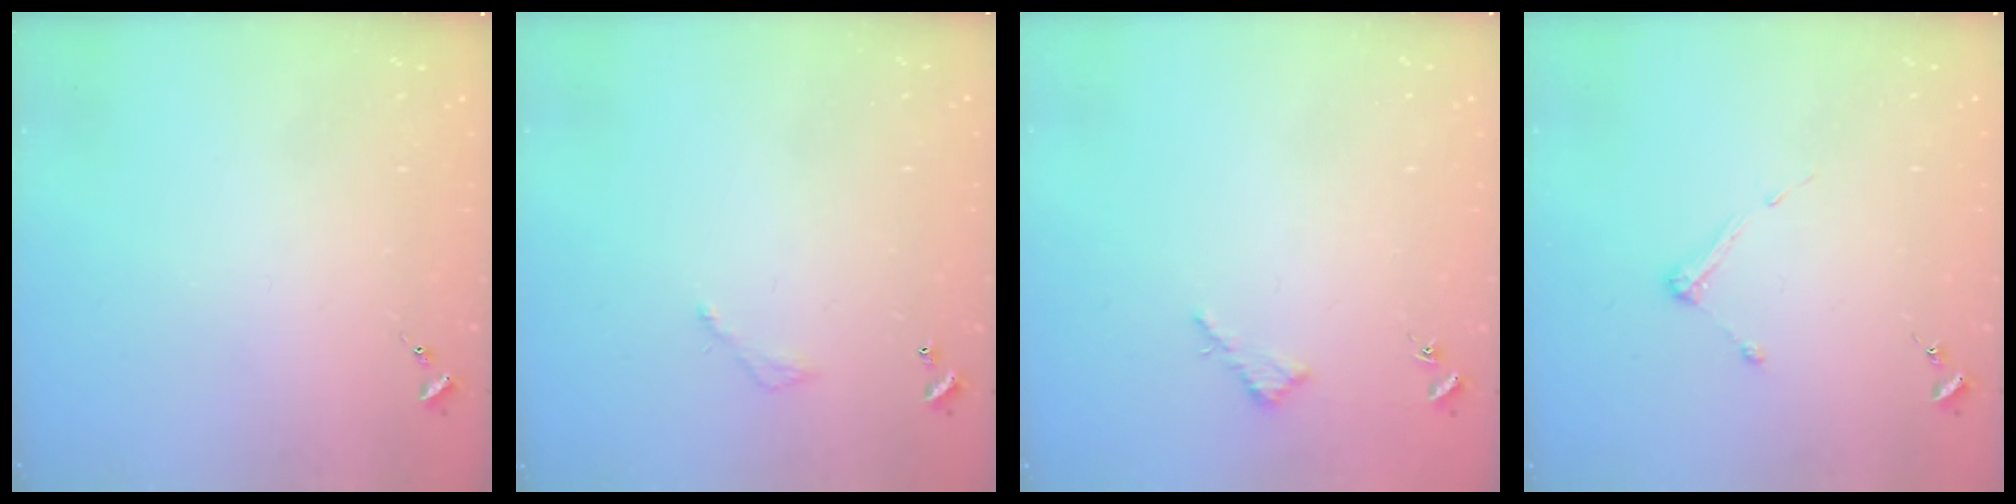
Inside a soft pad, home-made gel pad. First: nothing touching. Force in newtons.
{"total": 3.8, "press": 3.8, "slide": 0.2}
{"total": 2.6, "press": 2.6, "slide": 0.2}
{"total": 3.4, "press": 3.4, "slide": 0.4}